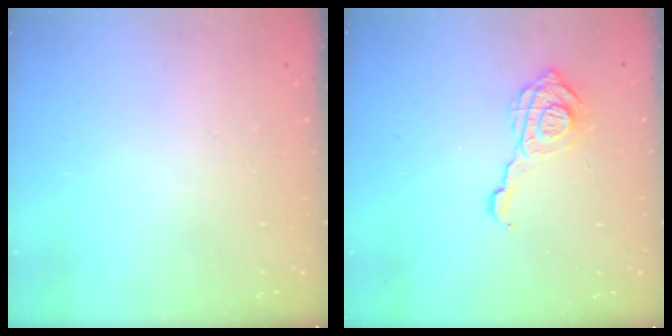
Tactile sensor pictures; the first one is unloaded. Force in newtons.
{"total": 11.6, "press": 11.6, "slide": 0.8}